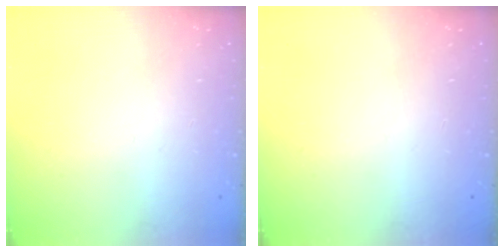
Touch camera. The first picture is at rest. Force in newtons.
{"total": 0.0}